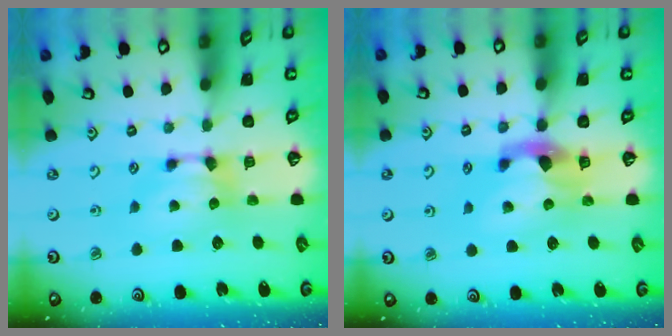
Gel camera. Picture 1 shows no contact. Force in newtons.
{"total": 2.8, "press": 2.5, "slide": 1.3}